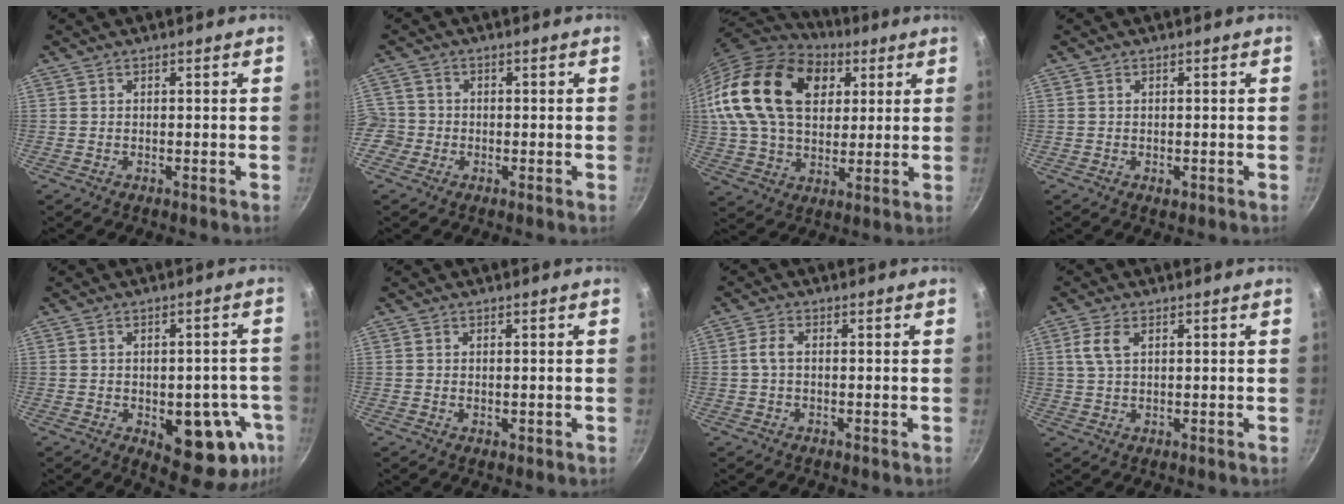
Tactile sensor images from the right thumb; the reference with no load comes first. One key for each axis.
{"total": 4.7, "fx": -1.5, "fy": 4.3, "fz": 1.2, "tx": -0.013, "ty": 0.017, "tz": -0.031}
{"total": 24.4, "fx": 7.8, "fy": 16.1, "fz": 16.6, "tx": -0.276, "ty": -0.001, "tz": 0.134}
{"total": 1.0, "fx": -0.3, "fy": 0.7, "fz": 0.7, "tx": -0.006, "ty": 0.000, "tz": -0.003}
{"total": 14.7, "fx": -4.4, "fy": 7.7, "fz": 11.7, "tx": -0.083, "ty": 0.006, "tz": -0.047}
{"total": 0.6, "fx": 0.0, "fy": 0.3, "fz": 0.5, "tx": -0.005, "ty": -0.001, "tz": 0.001}
{"total": 2.7, "fx": 0.0, "fy": 1.3, "fz": 2.4, "tx": -0.057, "ty": 0.008, "tz": -0.003}
{"total": 4.3, "fx": 1.6, "fy": 2.3, "fz": 3.3, "tx": -0.068, "ty": 0.002, "tz": 0.031}